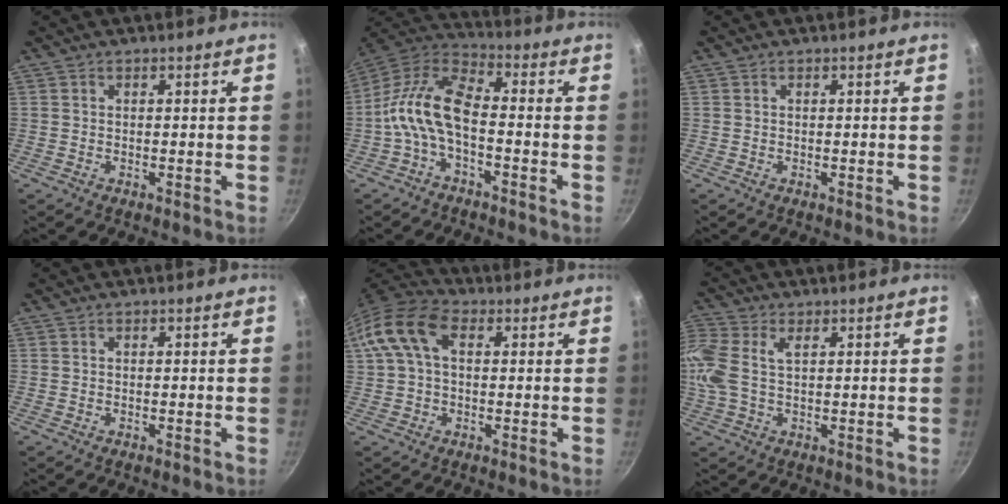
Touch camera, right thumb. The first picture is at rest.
{"total": 11.5, "force": [-3.0, 5.6, 9.6], "torque": [-0.187, 0.049, -0.072]}
{"total": 0.0}
{"total": 0.0}
{"total": 11.9, "force": [2.8, 7.4, 8.9], "torque": [-0.171, 0.030, 0.036]}
{"total": 8.2, "force": [1.8, 4.7, 6.5], "torque": [-0.153, 0.012, 0.033]}